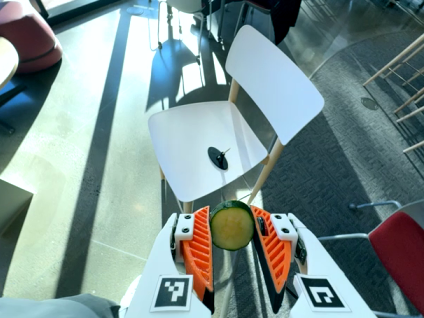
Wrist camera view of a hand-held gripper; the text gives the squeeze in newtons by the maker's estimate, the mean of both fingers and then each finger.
{"total": 9.4, "left": 9.7, "right": 9.1}